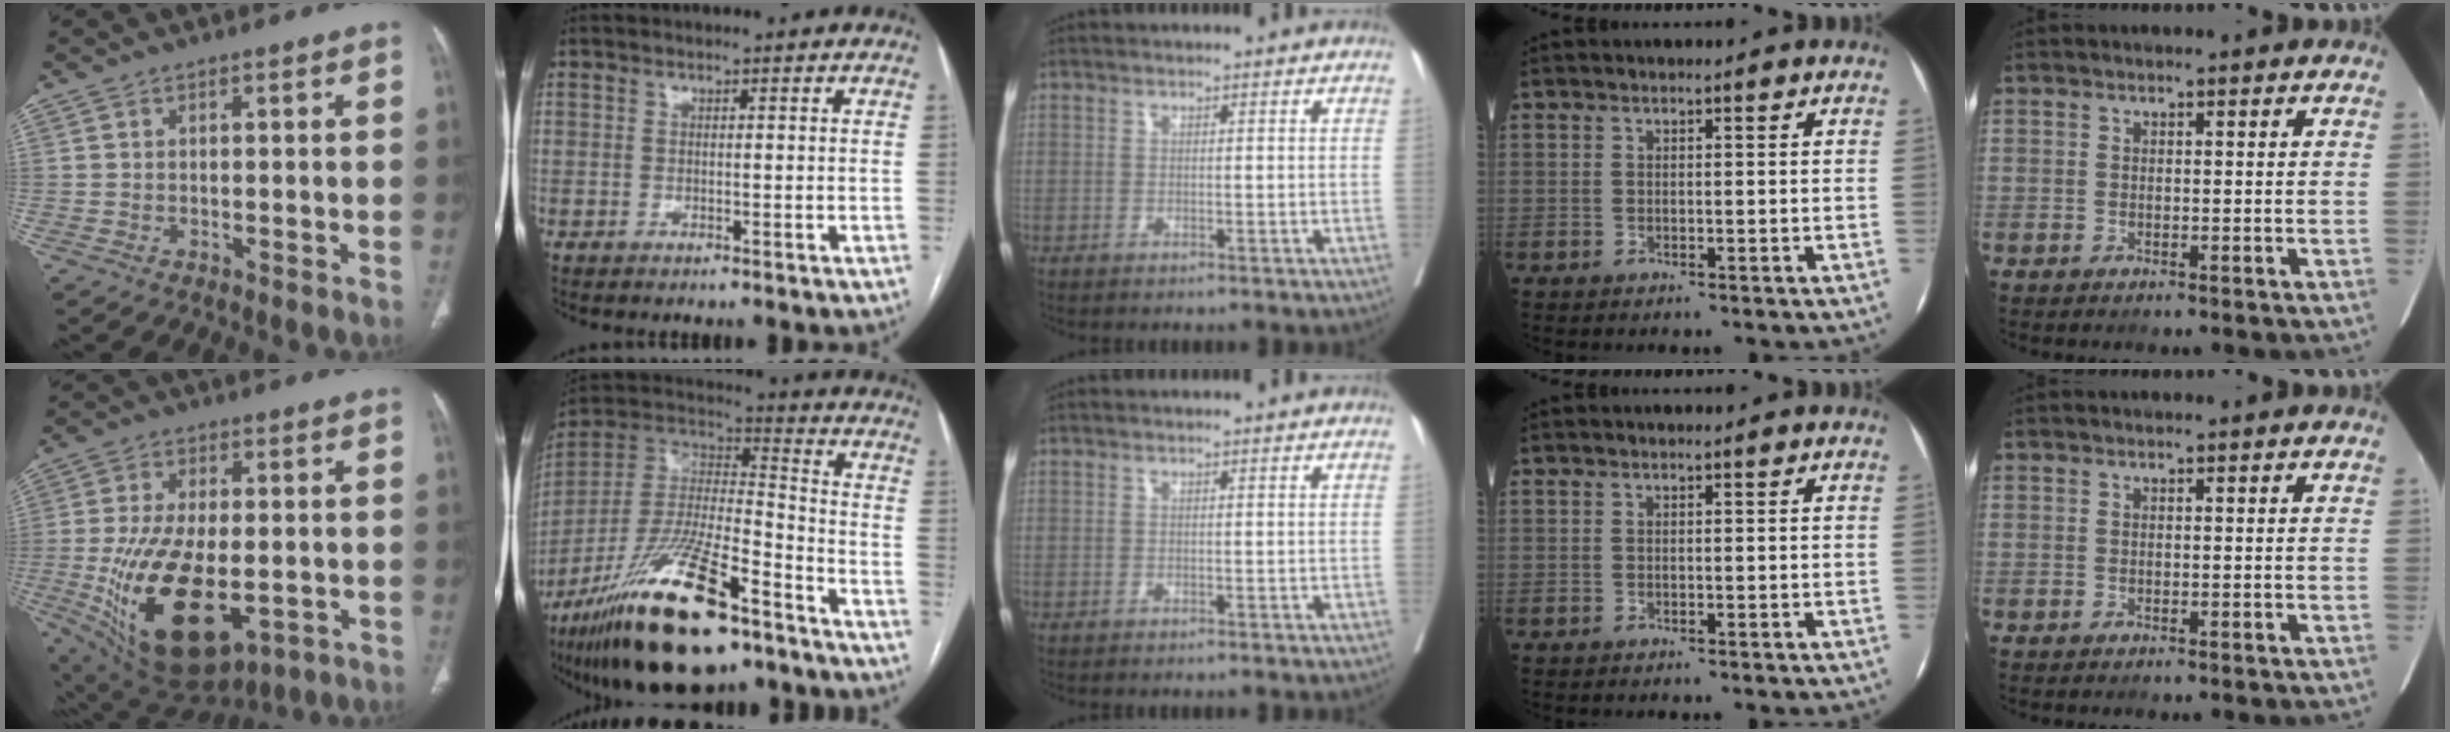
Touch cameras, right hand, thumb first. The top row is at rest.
{"thumb": {"total": 21.7, "force": [-5.0, 11.3, 17.9], "torque": [-0.330, -0.013, -0.055]}, "index": {"total": 24.6, "force": [-15.9, 6.0, 17.8], "torque": [-0.344, -0.021, -0.278]}}